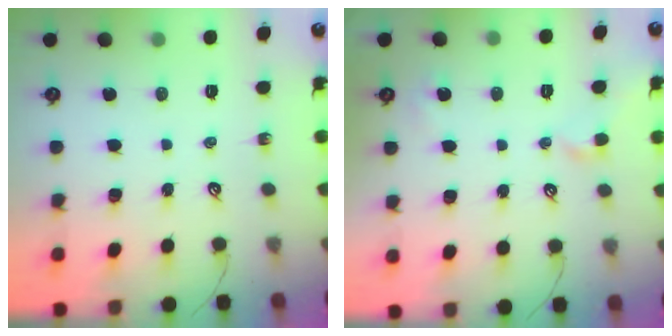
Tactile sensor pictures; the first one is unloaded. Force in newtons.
{"total": 1.7, "press": 1.6, "slide": 0.5}